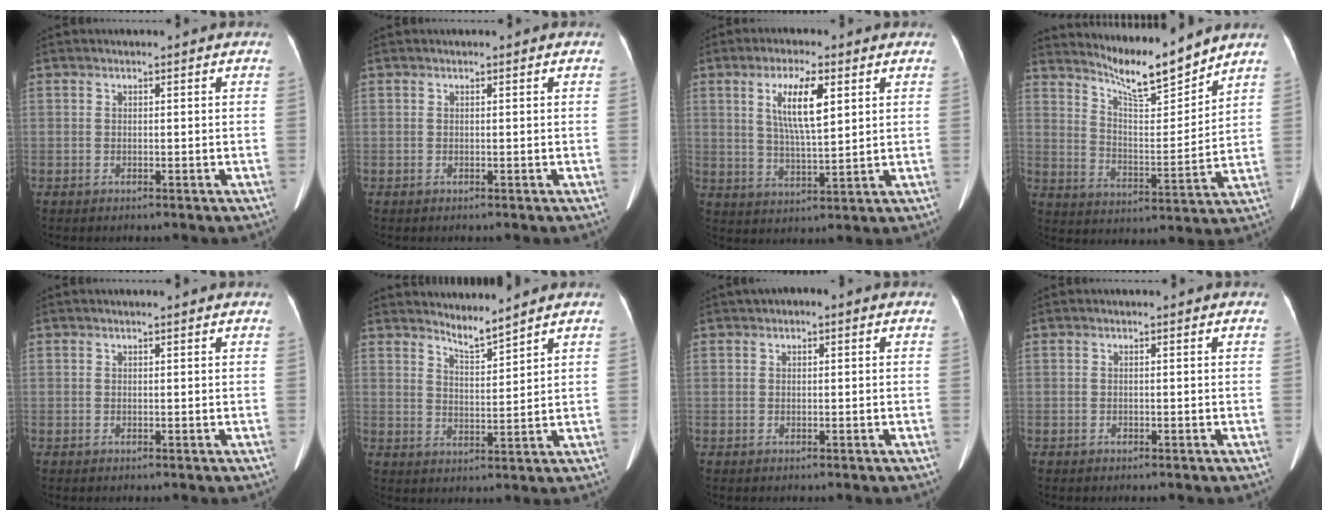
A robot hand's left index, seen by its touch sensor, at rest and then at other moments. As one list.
[{"total": 0.0}, {"total": 7.8, "force": [2.9, 1.4, 7.1], "torque": [-0.137, 0.000, 0.054]}, {"total": 10.2, "force": [9.7, 0.0, 3.3], "torque": [-0.073, -0.014, 0.169]}, {"total": 1.6, "force": [1.4, -0.1, 0.7], "torque": [-0.010, 0.015, 0.018]}, {"total": 3.4, "force": [3.2, -0.7, 0.6], "torque": [-0.019, -0.016, 0.065]}, {"total": 1.5, "force": [0.6, 0.8, 1.1], "torque": [-0.020, 0.016, 0.010]}, {"total": 0.0}]